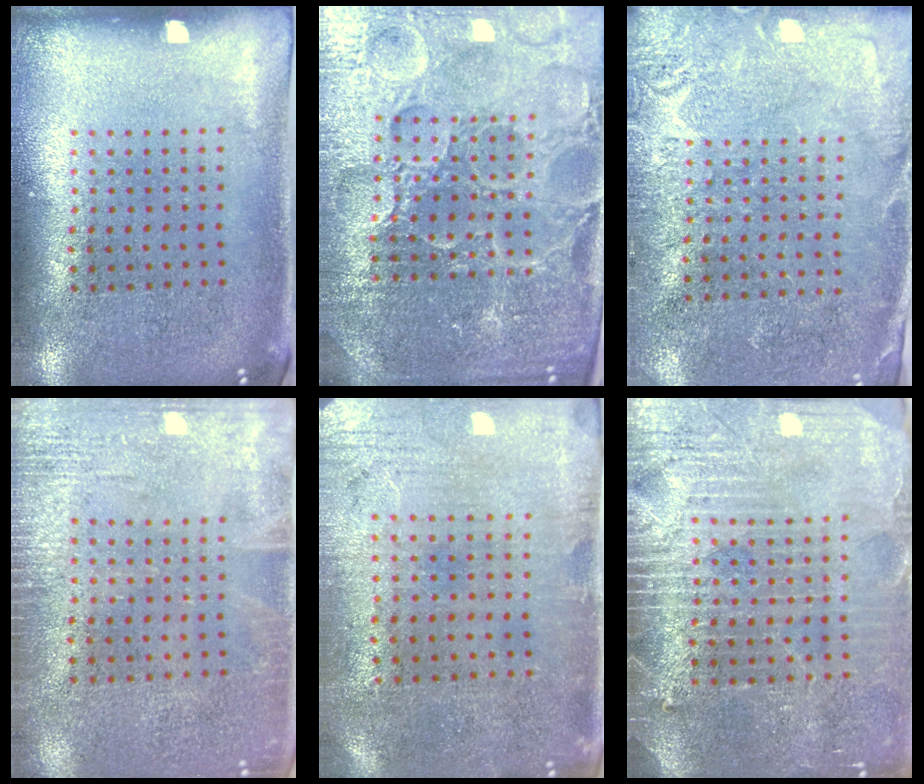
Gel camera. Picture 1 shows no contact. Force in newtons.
{"total": 5.5, "press": 5.1, "slide": 2.1}
{"total": 2.7, "press": 2.6, "slide": 0.6}
{"total": 2.4, "press": 2.4, "slide": 0.3}
{"total": 0.5, "press": 0.2, "slide": 0.5}
{"total": 3.7, "press": 3.5, "slide": 1.4}